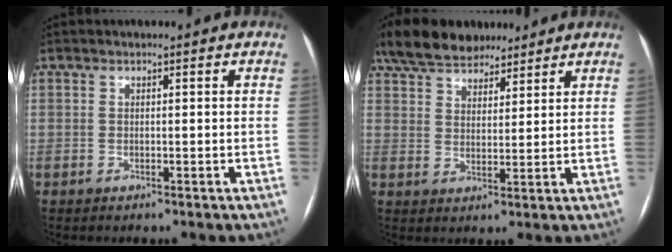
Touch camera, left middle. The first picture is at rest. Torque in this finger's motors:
{"motor_torque": [0.65, -0.79, 0.17, 0.01]}